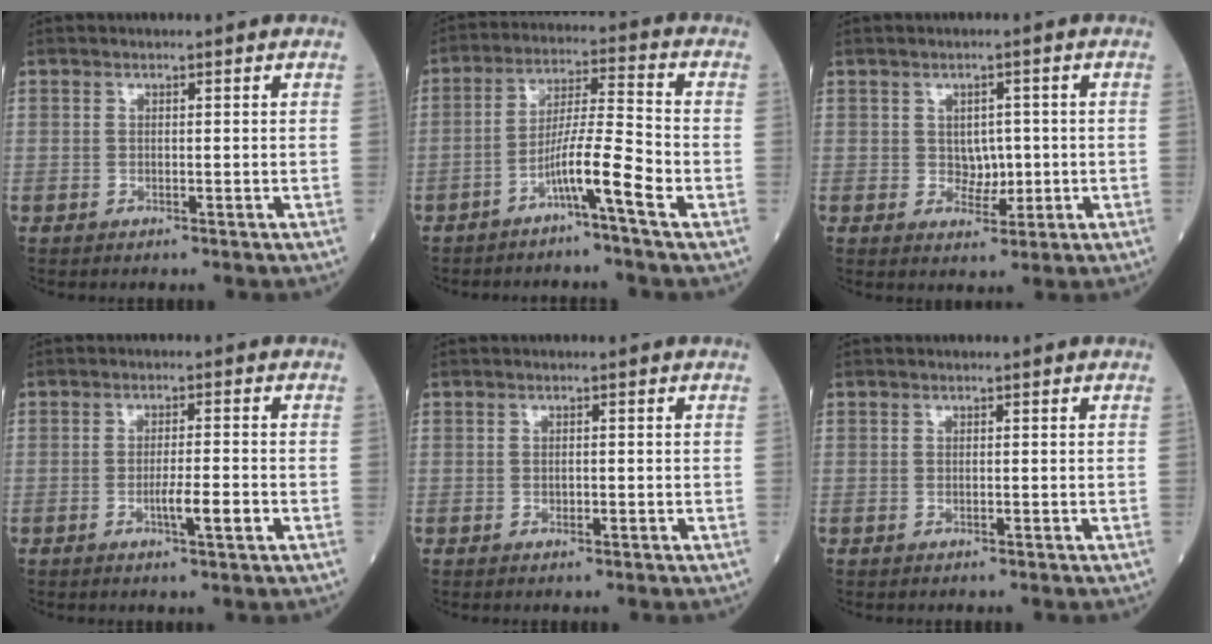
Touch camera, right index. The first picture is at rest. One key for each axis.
{"total": 7.4, "fx": -4.0, "fy": -0.8, "fz": 6.1, "tx": -0.111, "ty": 0.011, "tz": -0.077}
{"total": 3.3, "fx": -0.1, "fy": 2.3, "fz": 2.4, "tx": -0.028, "ty": 0.002, "tz": 0.003}
{"total": 5.9, "fx": -2.1, "fy": 0.3, "fz": 5.5, "tx": -0.093, "ty": -0.004, "tz": -0.031}
{"total": 0.8, "fx": -0.2, "fy": 0.4, "fz": 0.6, "tx": -0.014, "ty": 0.001, "tz": 0.000}
{"total": 0.0}